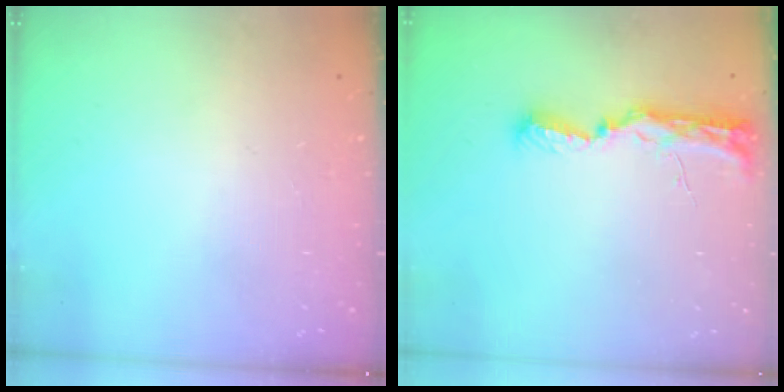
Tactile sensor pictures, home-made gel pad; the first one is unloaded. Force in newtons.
{"total": 9.6, "press": 9.3, "slide": 2.4}